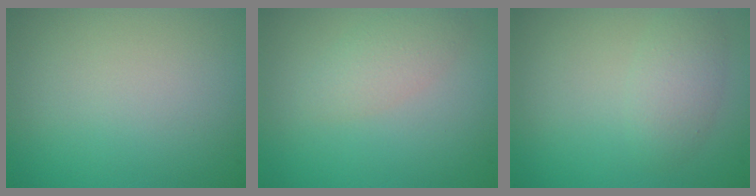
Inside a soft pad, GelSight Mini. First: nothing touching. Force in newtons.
{"total": 2.1, "press": 2.1, "slide": 0.2}
{"total": 2.4, "press": 2.4, "slide": 0.1}